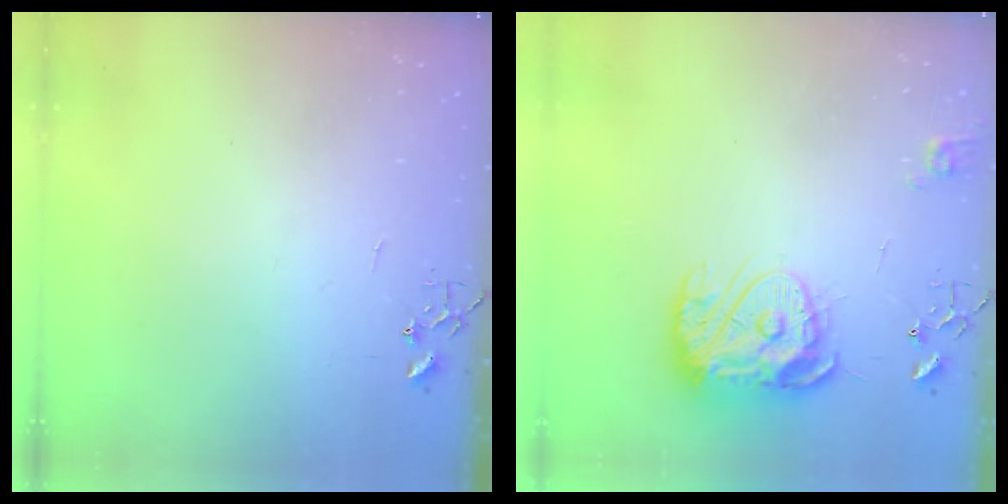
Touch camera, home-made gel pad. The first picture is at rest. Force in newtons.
{"total": 15.4, "press": 15.3, "slide": 1.3}